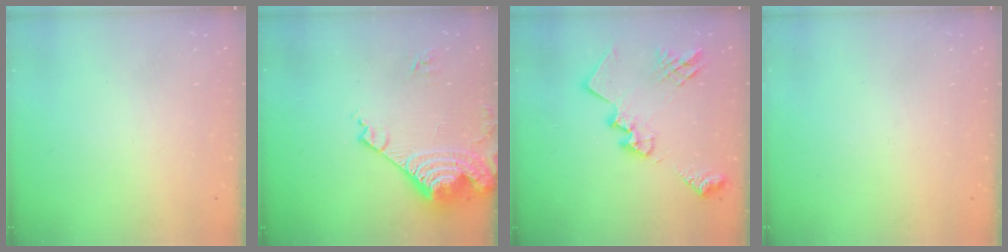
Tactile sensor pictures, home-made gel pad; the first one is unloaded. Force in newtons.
{"total": 15.0, "press": 14.8, "slide": 1.9}
{"total": 21.4, "press": 21.4, "slide": 1.0}
{"total": 0.0}